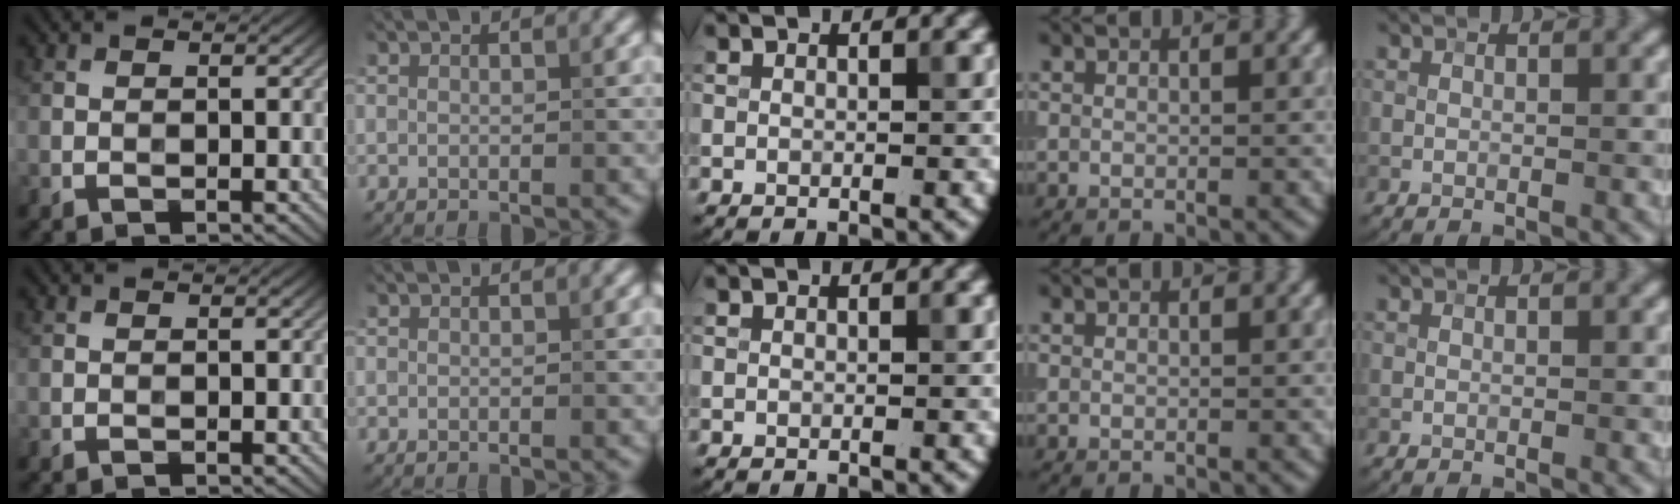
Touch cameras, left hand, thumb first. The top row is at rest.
{}